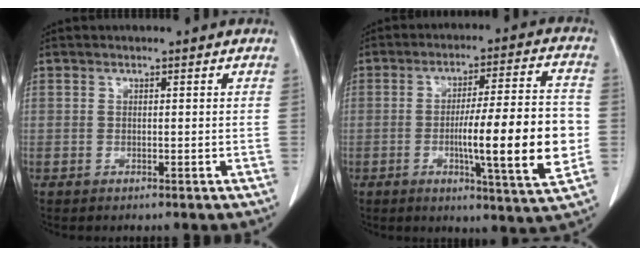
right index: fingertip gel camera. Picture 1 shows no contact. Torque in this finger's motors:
{"motor_torque": [1.45, -0.69, 0.78, 0.11]}